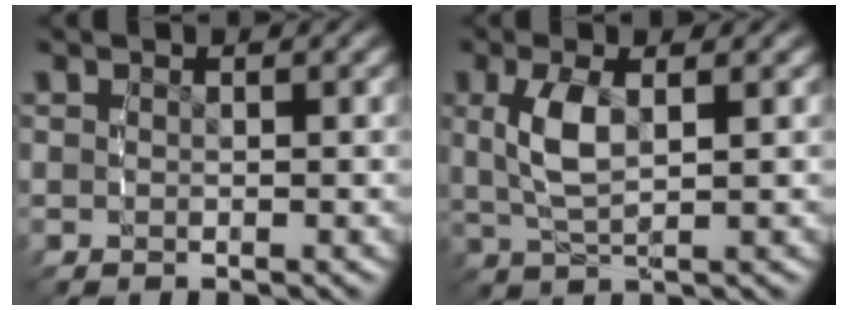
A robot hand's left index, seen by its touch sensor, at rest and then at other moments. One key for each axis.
{"total": 3.2, "fx": 1.1, "fy": 0.7, "fz": 2.9, "tx": -0.075, "ty": -0.003, "tz": 0.028}